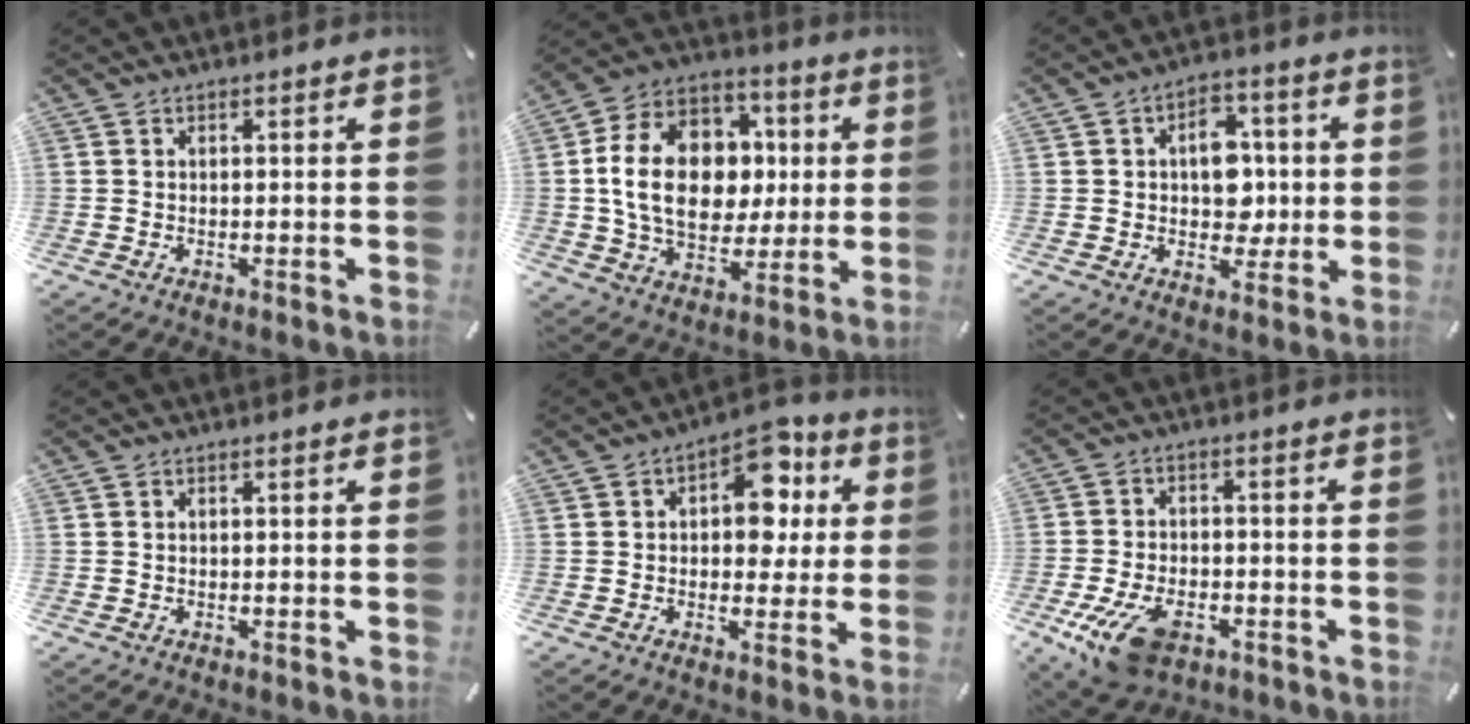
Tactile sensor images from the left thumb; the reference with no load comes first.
{"total": 19.0, "force": [0.7, 14.7, 12.0], "torque": [-0.236, 0.017, 0.017]}
{"total": 10.3, "force": [0.7, 8.0, 6.5], "torque": [-0.075, 0.005, 0.010]}
{"total": 0.0}
{"total": 11.2, "force": [3.4, 7.4, 7.7], "torque": [-0.096, -0.015, 0.056]}
{"total": 11.8, "force": [-5.5, 7.0, 7.7], "torque": [-0.151, 0.018, -0.098]}